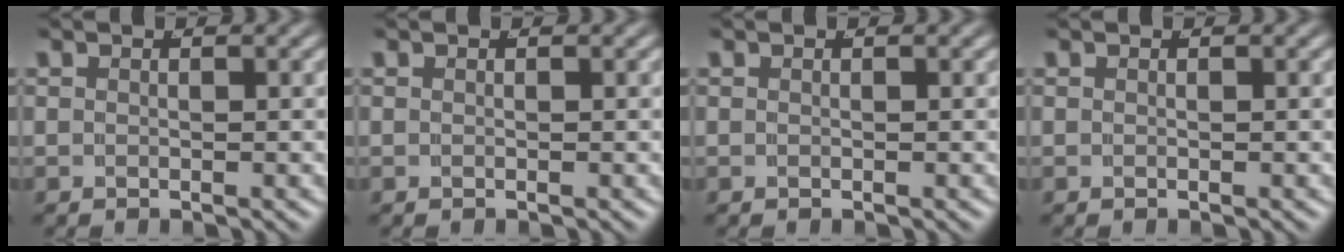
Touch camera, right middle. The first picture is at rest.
{"total": 0.0}
{"total": 0.0}
{"total": 0.0}